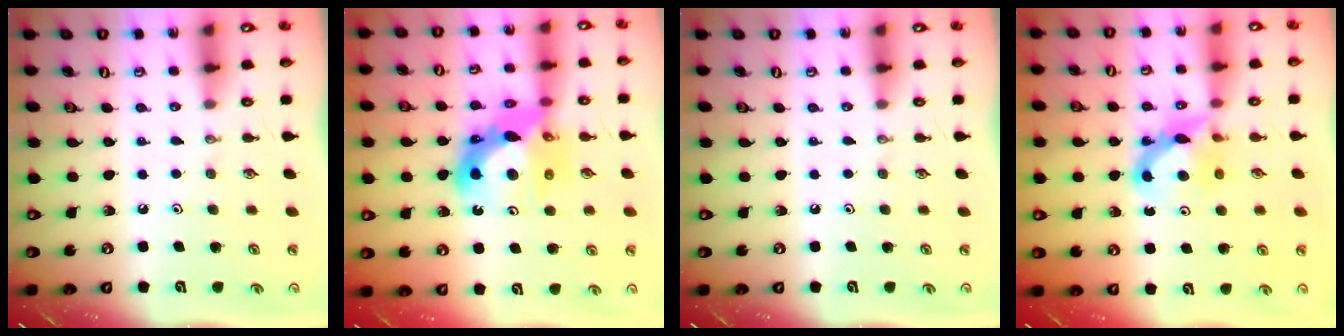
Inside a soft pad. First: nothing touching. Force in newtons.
{"total": 14.5, "press": 14.4, "slide": 1.7}
{"total": 0.0}
{"total": 7.7, "press": 7.6, "slide": 0.8}